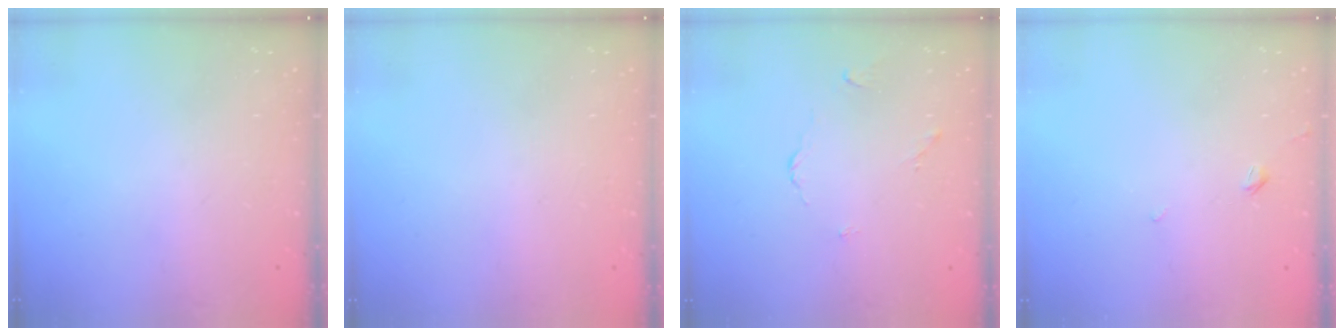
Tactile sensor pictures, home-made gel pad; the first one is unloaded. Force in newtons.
{"total": 1.8, "press": 1.7, "slide": 0.1}
{"total": 3.0, "press": 3.0, "slide": 0.5}
{"total": 2.0, "press": 1.9, "slide": 0.5}